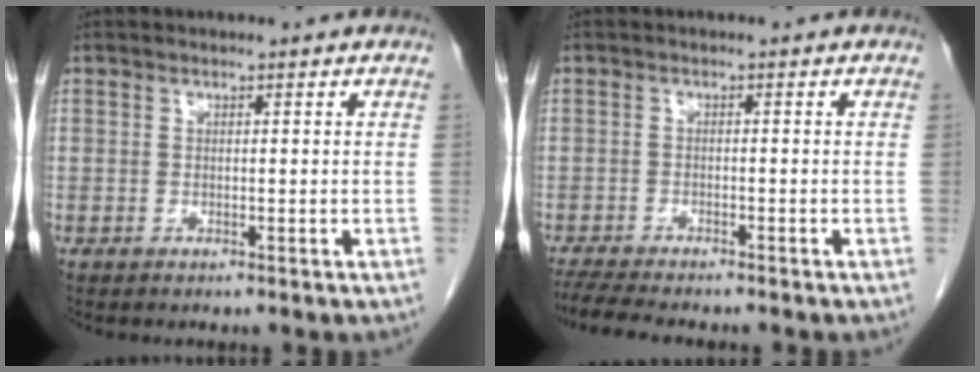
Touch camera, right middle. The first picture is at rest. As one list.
[{"total": 7.3, "force": [-6.4, 0.8, 3.4], "torque": [-0.057, -0.014, -0.102]}]